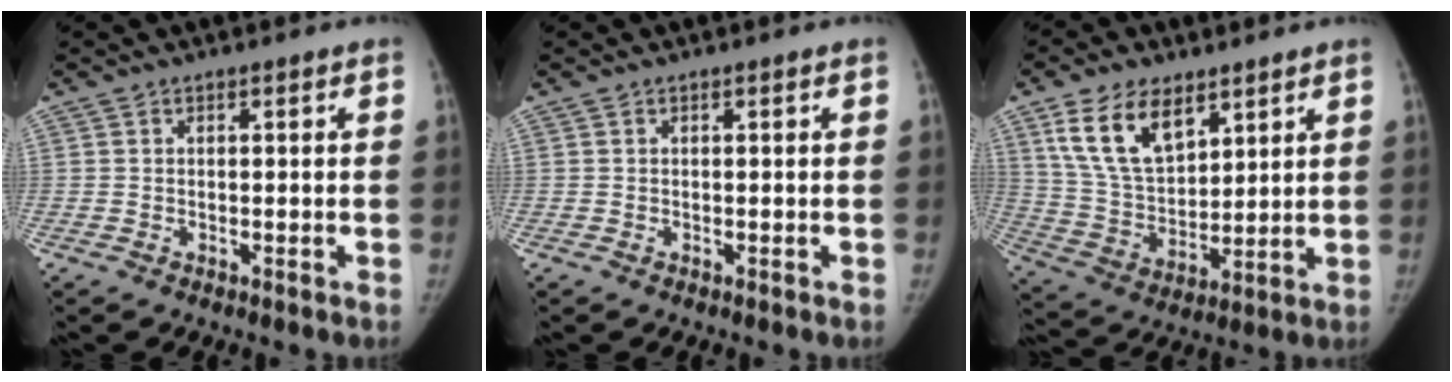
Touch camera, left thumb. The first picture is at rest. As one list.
[{"total": 0.0}, {"total": 14.2, "force": [7.9, 7.7, 9.0], "torque": [-0.141, -0.033, 0.164]}]